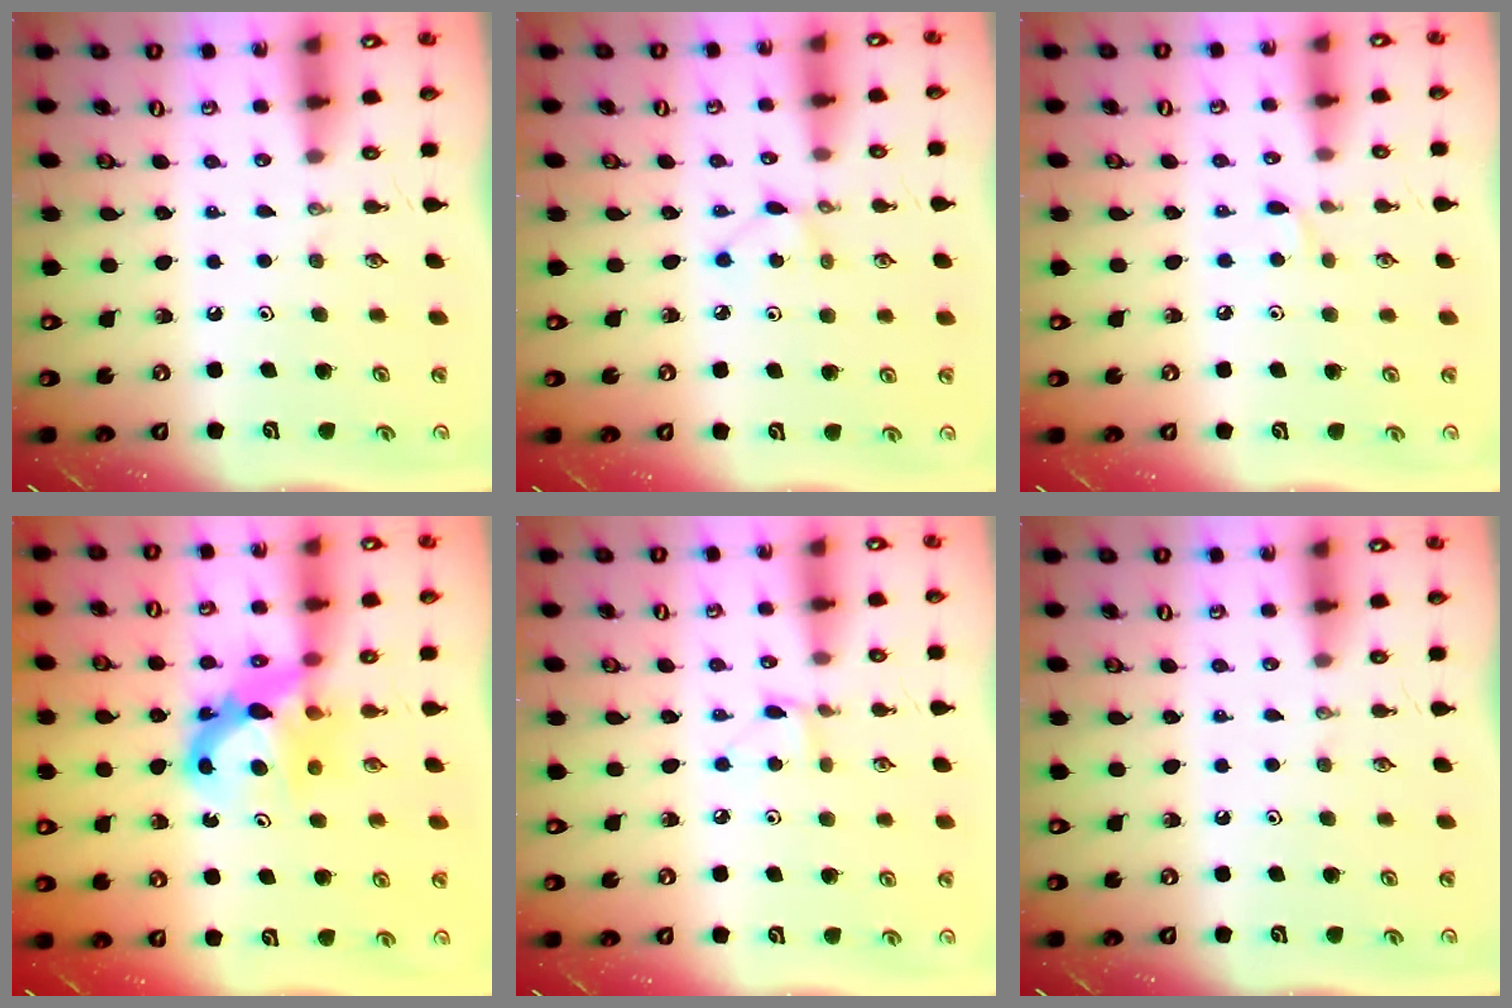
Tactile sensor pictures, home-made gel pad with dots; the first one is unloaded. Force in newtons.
{"total": 2.9, "press": 2.9, "slide": 0.3}
{"total": 4.3, "press": 4.3, "slide": 0.5}
{"total": 7.8, "press": 7.8, "slide": 0.7}
{"total": 3.5, "press": 3.5, "slide": 0.5}
{"total": 0.0}